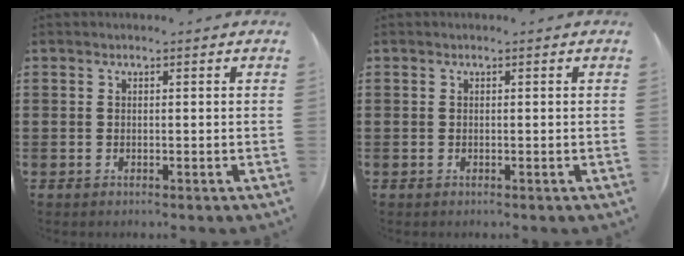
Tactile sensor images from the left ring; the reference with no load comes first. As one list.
[{"total": 0.0}]